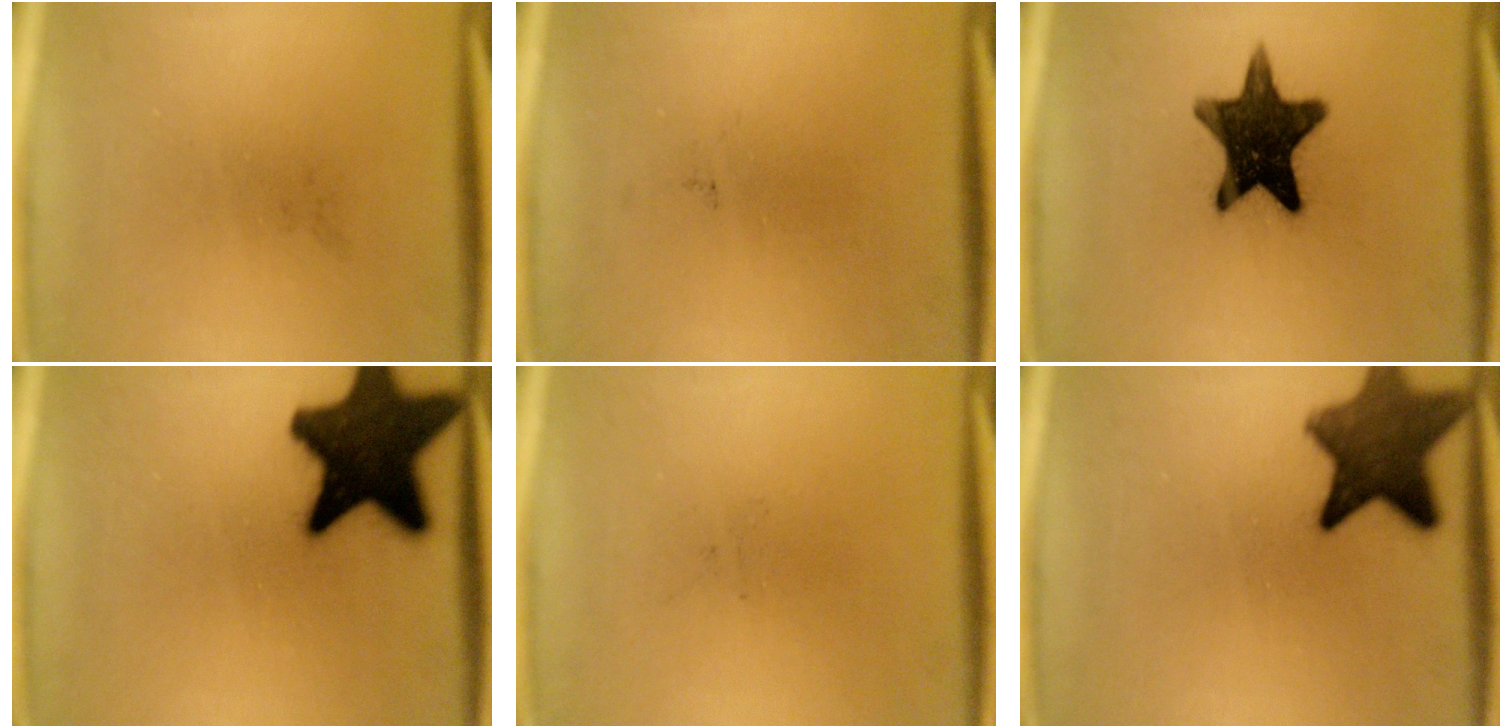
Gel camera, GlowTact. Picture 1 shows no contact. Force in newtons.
{"total": 0.0}
{"total": 15.2}
{"total": 19.0}
{"total": 0.0}
{"total": 10.5}